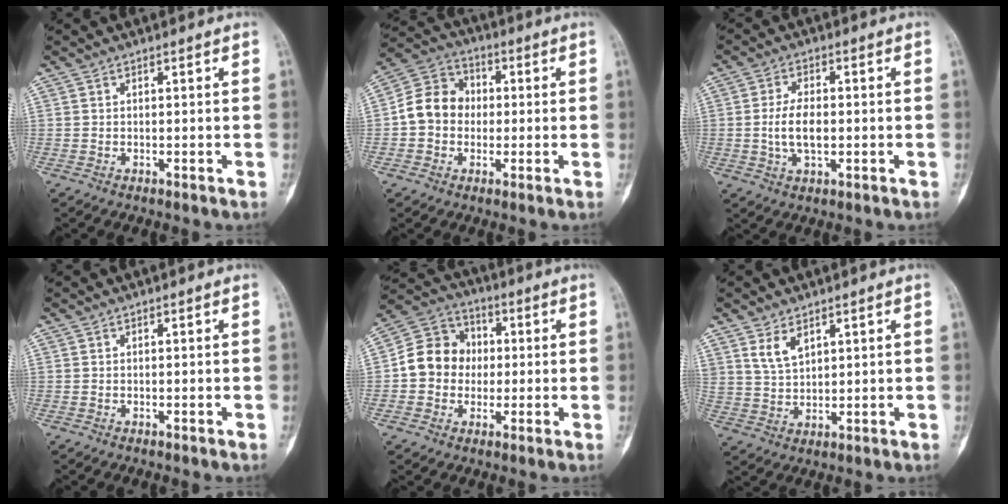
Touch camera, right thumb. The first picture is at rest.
{"total": 9.9, "force": [-0.4, 8.5, 5.0], "torque": [-0.071, 0.032, -0.022]}
{"total": 6.5, "force": [-0.6, 3.3, 5.5], "torque": [-0.102, 0.002, -0.013]}
{"total": 0.0}
{"total": 11.1, "force": [-0.2, 9.9, 5.1], "torque": [-0.062, 0.028, -0.016]}
{"total": 4.5, "force": [2.7, 2.4, 2.7], "torque": [-0.042, -0.021, 0.061]}